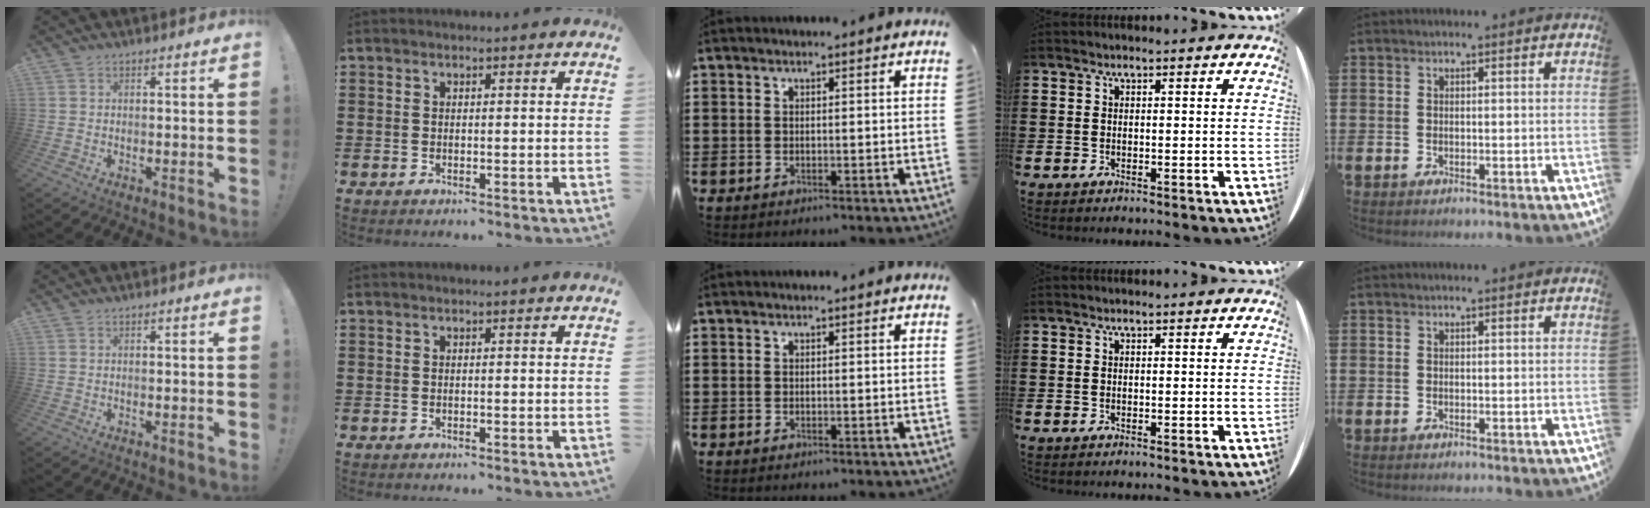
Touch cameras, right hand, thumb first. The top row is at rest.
{}